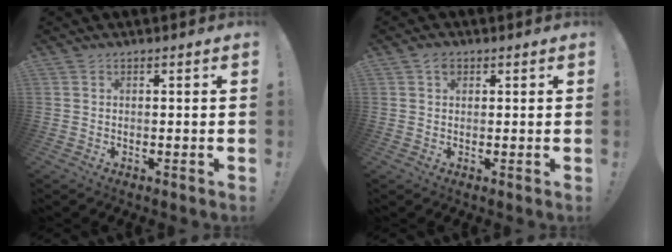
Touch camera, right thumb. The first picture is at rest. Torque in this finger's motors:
{"motor_torque": [0.18, 0.15, -0.07, 0.03, 0.01]}